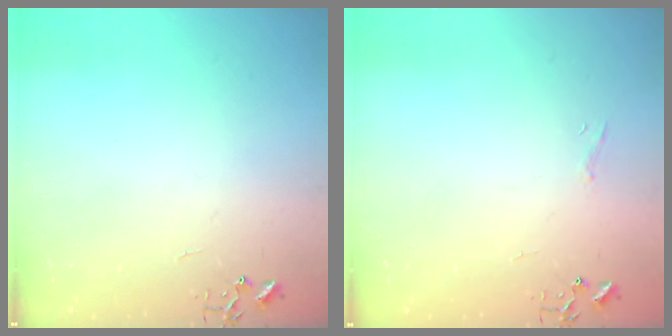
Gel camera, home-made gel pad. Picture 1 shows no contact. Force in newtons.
{"total": 4.2, "press": 4.2, "slide": 0.3}